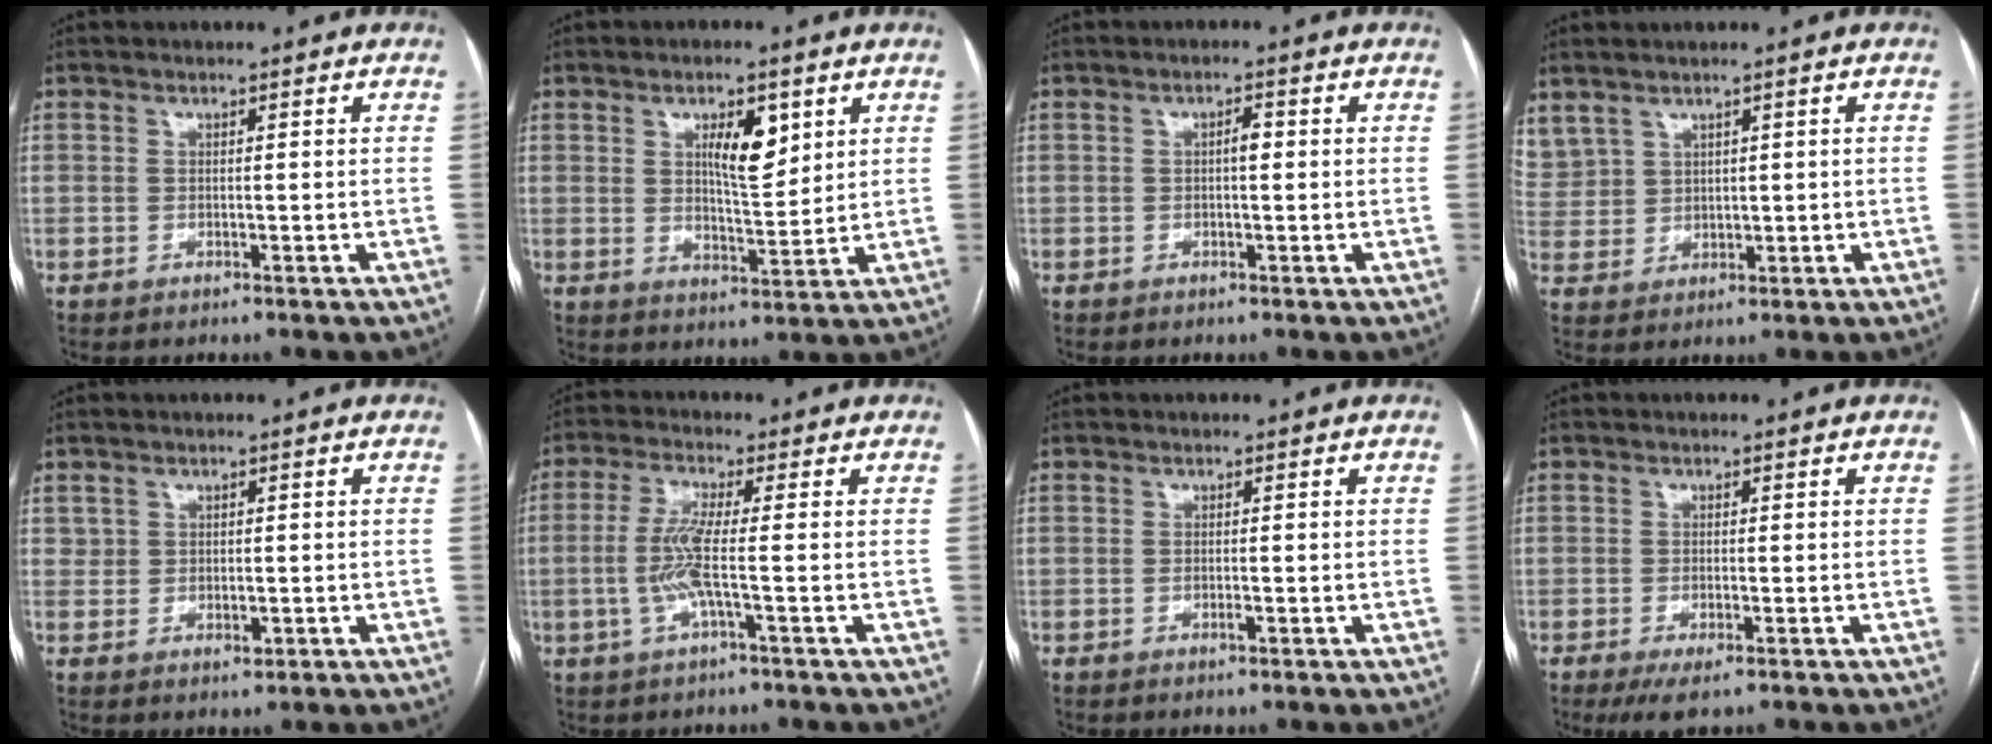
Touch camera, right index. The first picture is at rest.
{"total": 7.4, "force": [3.0, 2.4, 6.3], "torque": [-0.106, -0.001, 0.053]}
{"total": 1.8, "force": [0.2, 0.6, 1.7], "torque": [-0.029, 0.005, 0.002]}
{"total": 8.2, "force": [4.9, 5.9, 2.9], "torque": [-0.093, 0.020, 0.122]}
{"total": 1.8, "force": [0.2, 1.5, 1.0], "torque": [-0.020, 0.000, 0.009]}
{"total": 5.7, "force": [-1.0, -0.2, 5.6], "torque": [-0.125, -0.002, -0.024]}
{"total": 0.6, "force": [-0.2, 0.1, 0.6], "torque": [-0.014, -0.003, -0.002]}
{"total": 3.5, "force": [-2.0, 0.9, 2.7], "torque": [-0.045, -0.008, -0.029]}